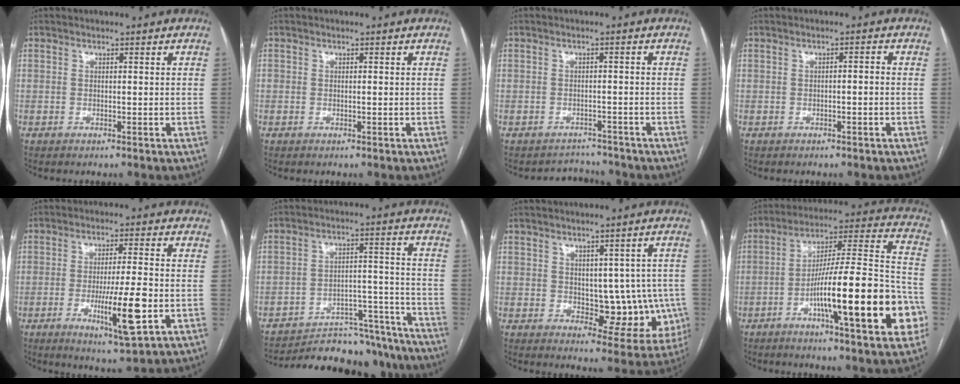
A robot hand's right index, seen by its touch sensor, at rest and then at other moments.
{"total": 0.5, "force": [-0.1, 0.3, 0.4], "torque": [-0.008, 0.003, -0.001]}
{"total": 3.2, "force": [-2.9, 1.1, -1.0], "torque": [0.013, 0.013, -0.041]}
{"total": 1.3, "force": [-0.3, 0.3, 1.2], "torque": [-0.020, 0.004, -0.004]}
{"total": 10.7, "force": [-3.1, 0.8, 10.2], "torque": [-0.170, -0.021, -0.047]}
{"total": 22.7, "force": [-21.3, 5.6, 5.6], "torque": [-0.062, 0.018, -0.295]}
{"total": 9.7, "force": [-0.5, 5.4, 8.0], "torque": [-0.076, 0.010, 0.010]}
{"total": 24.5, "force": [-8.3, 2.6, 22.9], "torque": [-0.298, 0.008, -0.125]}